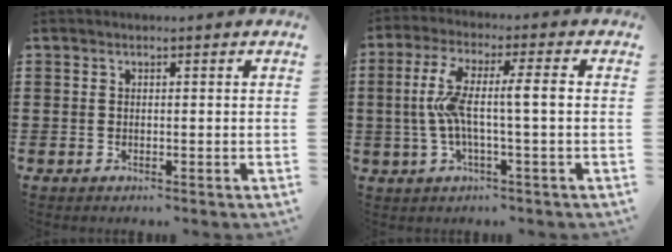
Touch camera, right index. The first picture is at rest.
{"total": 7.8, "force": [-0.4, 0.7, 7.8], "torque": [-0.154, -0.002, -0.017]}